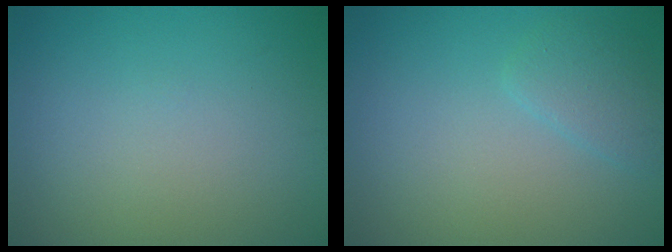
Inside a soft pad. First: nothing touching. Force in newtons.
{"total": 1.7, "press": 1.7, "slide": 0.1}